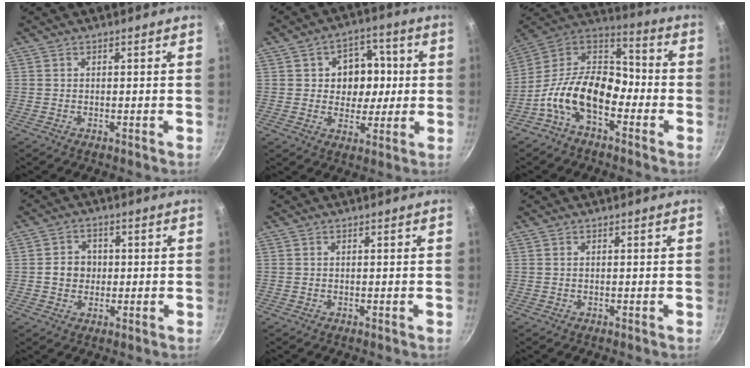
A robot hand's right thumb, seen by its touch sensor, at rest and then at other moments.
{"total": 10.5, "force": [1.0, 8.7, 5.7], "torque": [-0.037, 0.004, 0.014]}
{"total": 16.6, "force": [-6.4, 9.9, 11.7], "torque": [-0.179, 0.069, -0.149]}
{"total": 4.7, "force": [-0.1, 4.2, 2.1], "torque": [-0.009, 0.006, -0.006]}
{"total": 0.0}
{"total": 0.0}